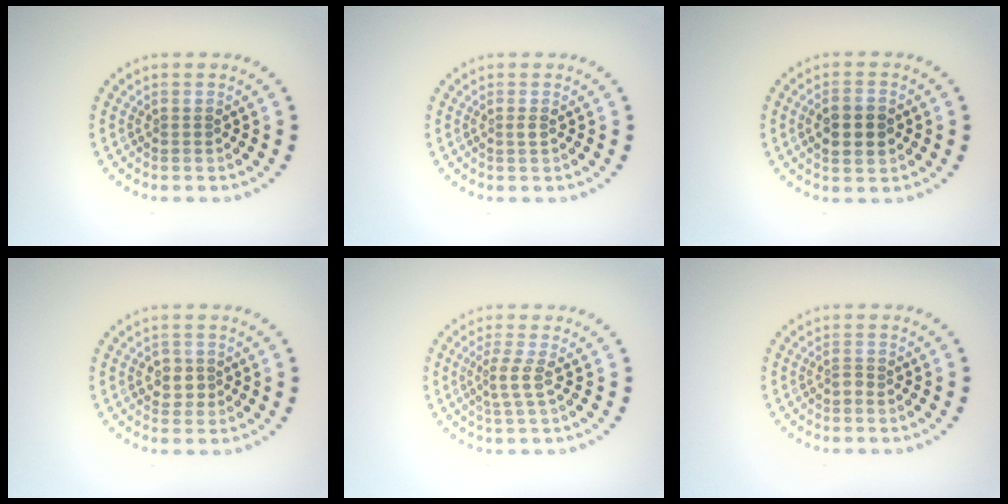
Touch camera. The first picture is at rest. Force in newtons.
{"total": 0.6, "press": 0.4, "slide": 0.4}
{"total": 3.4, "press": 3.4, "slide": 0.2}
{"total": 1.7, "press": 1.5, "slide": 0.7}
{"total": 1.8, "press": 1.2, "slide": 1.3}
{"total": 0.8, "press": 0.5, "slide": 0.6}